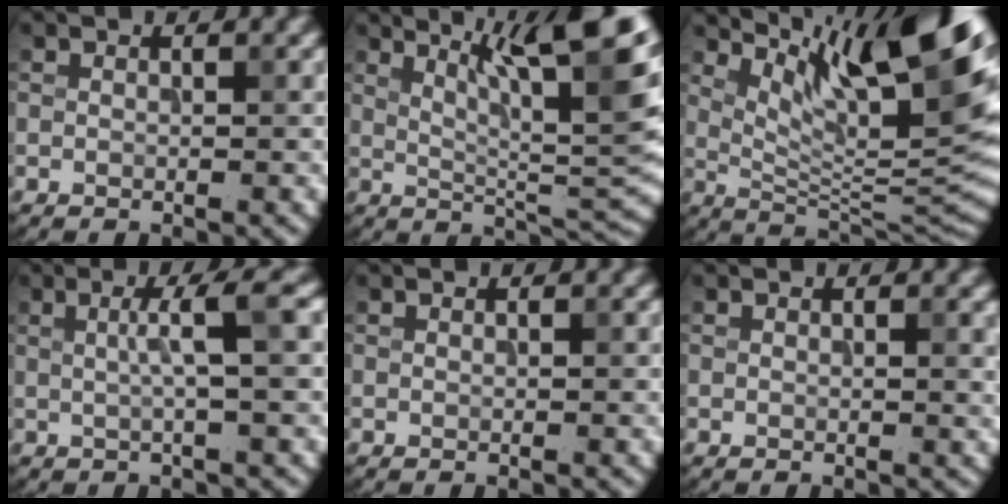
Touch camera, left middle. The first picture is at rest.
{"total": 11.5, "force": [6.0, 2.4, 9.5], "torque": [-0.116, 0.010, 0.095]}
{"total": 12.9, "force": [6.7, 3.3, 10.5], "torque": [-0.160, 0.006, 0.121]}
{"total": 3.4, "force": [0.4, 0.3, 3.3], "torque": [-0.052, 0.007, 0.004]}
{"total": 0.0}
{"total": 0.9, "force": [0.3, 0.2, 0.9], "torque": [-0.010, -0.003, 0.004]}